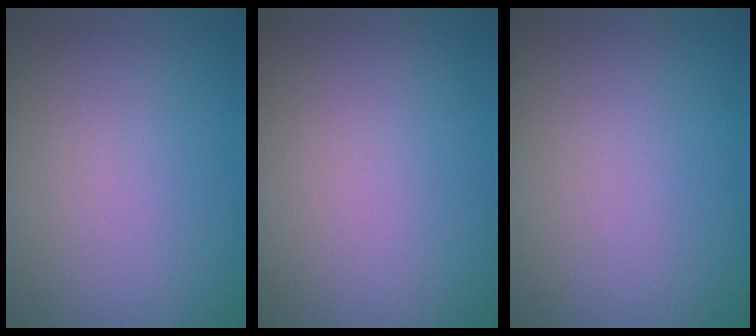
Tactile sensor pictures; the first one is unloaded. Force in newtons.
{"total": 0.0}
{"total": 0.0}